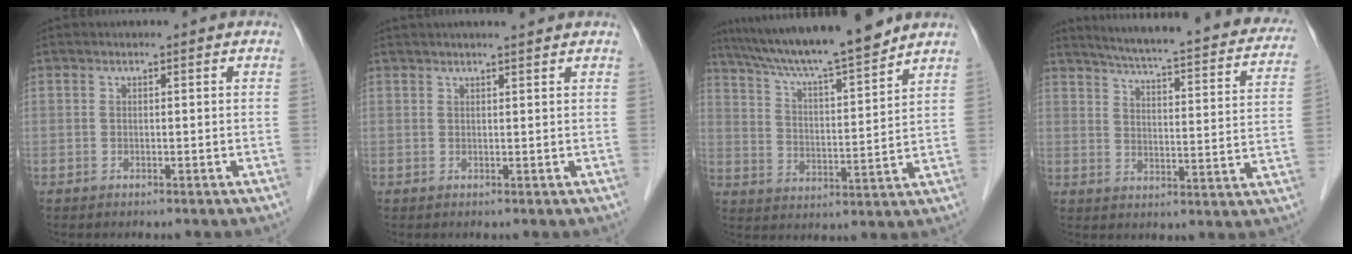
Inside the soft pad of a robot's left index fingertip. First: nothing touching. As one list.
[{"total": 5.4, "force": [4.8, 0.1, 2.5], "torque": [-0.034, 0.025, 0.062]}, {"total": 15.7, "force": [13.8, 0.0, 7.5], "torque": [-0.128, 0.008, 0.223]}, {"total": 26.4, "force": [23.0, 3.8, 12.4], "torque": [-0.180, -0.033, 0.277]}]